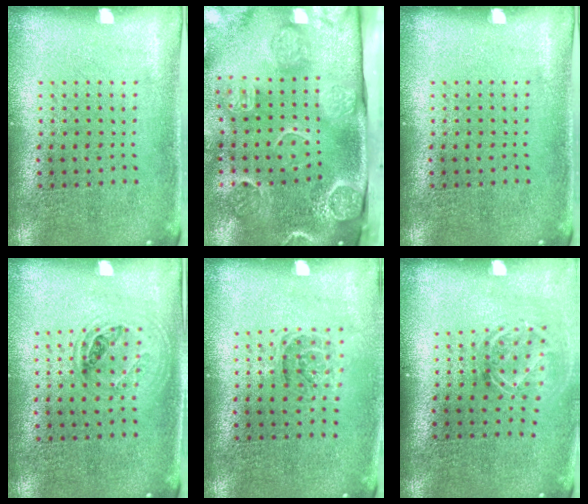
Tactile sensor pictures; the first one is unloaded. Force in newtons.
{"total": 4.7, "press": 3.6, "slide": 3.1}
{"total": 0.0}
{"total": 1.0, "press": 1.0, "slide": 0.4}
{"total": 1.1, "press": 1.0, "slide": 0.5}
{"total": 1.7, "press": 1.3, "slide": 1.2}